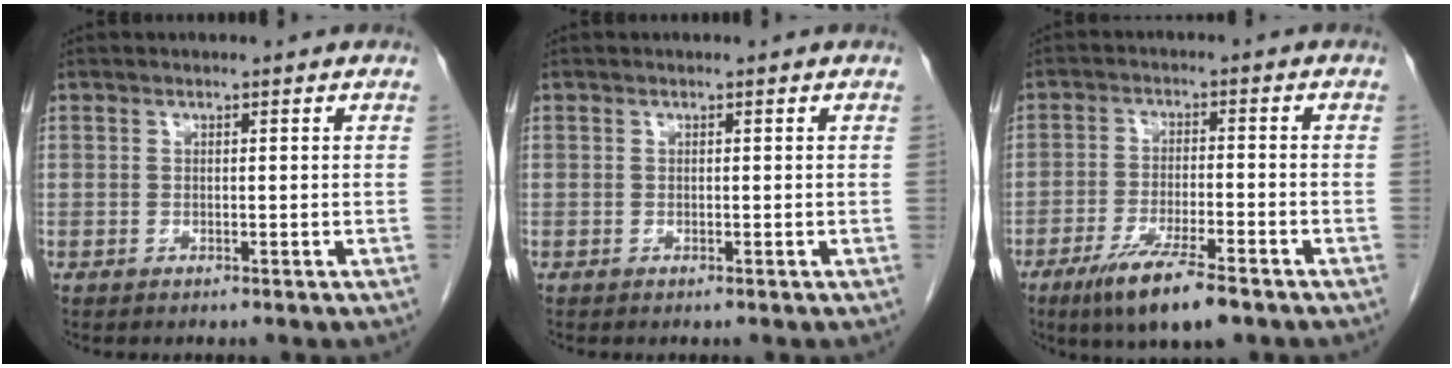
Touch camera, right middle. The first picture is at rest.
{"total": 0.0}
{"total": 9.4, "force": [-6.3, 1.1, 6.9], "torque": [-0.127, -0.021, -0.106]}